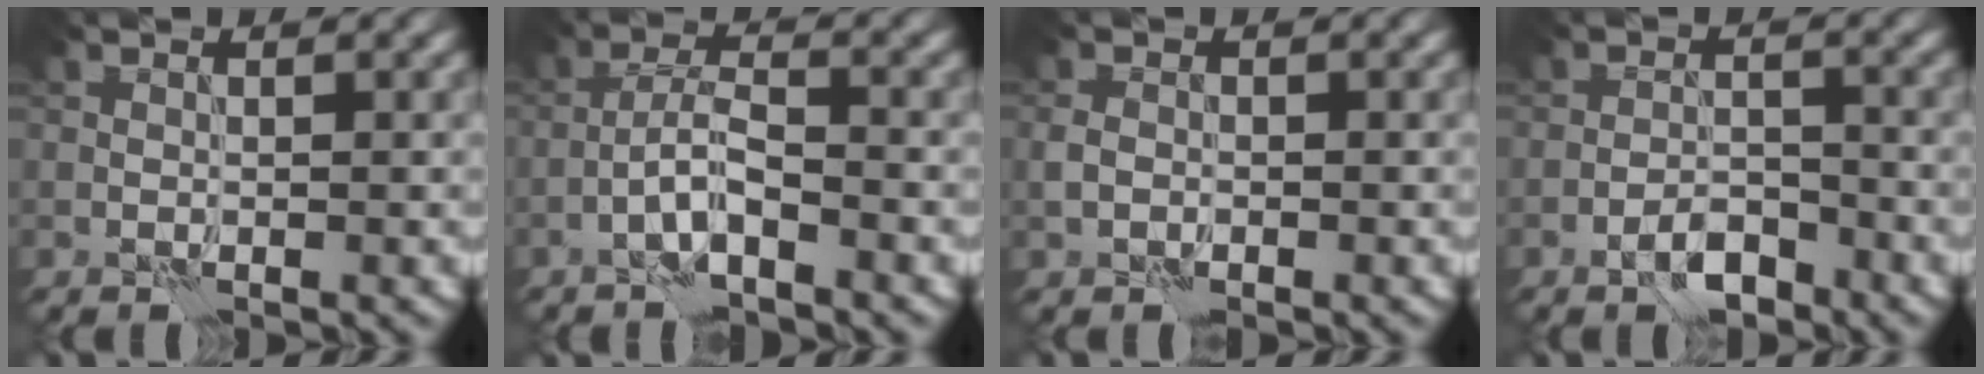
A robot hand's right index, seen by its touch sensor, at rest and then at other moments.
{"total": 2.8, "force": [-1.6, 0.4, 2.3], "torque": [-0.047, 0.013, -0.038]}
{"total": 1.3, "force": [-0.4, 1.0, 0.7], "torque": [-0.014, 0.001, -0.012]}
{"total": 2.8, "force": [-2.0, 1.0, 1.6], "torque": [-0.023, 0.009, -0.039]}